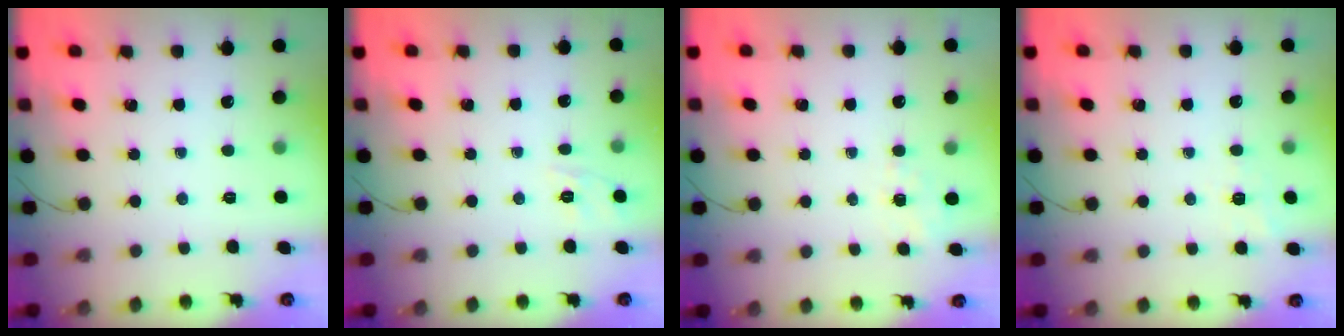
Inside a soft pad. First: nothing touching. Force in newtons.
{"total": 1.7, "press": 0.4, "slide": 1.6}
{"total": 1.7, "press": 1.2, "slide": 1.3}
{"total": 1.6, "press": 0.2, "slide": 1.6}